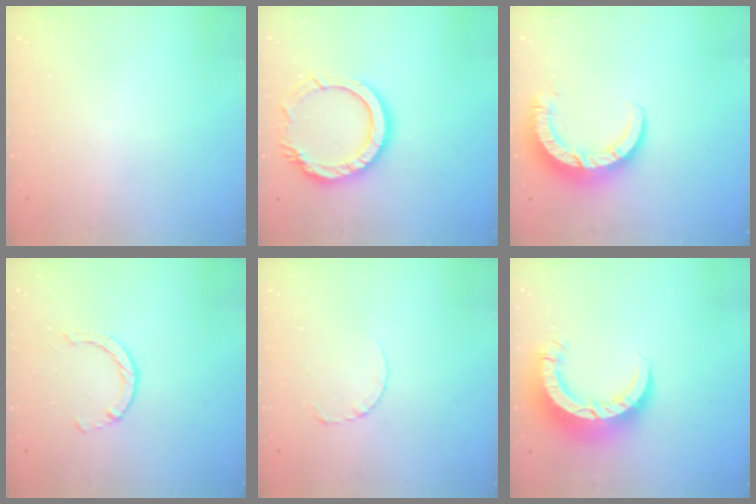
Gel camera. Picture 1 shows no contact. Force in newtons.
{"total": 13.2, "press": 13.1, "slide": 1.1}
{"total": 9.0, "press": 9.0, "slide": 0.9}
{"total": 2.9, "press": 2.8, "slide": 0.4}
{"total": 3.8, "press": 3.8, "slide": 0.3}
{"total": 10.0, "press": 10.0, "slide": 1.1}